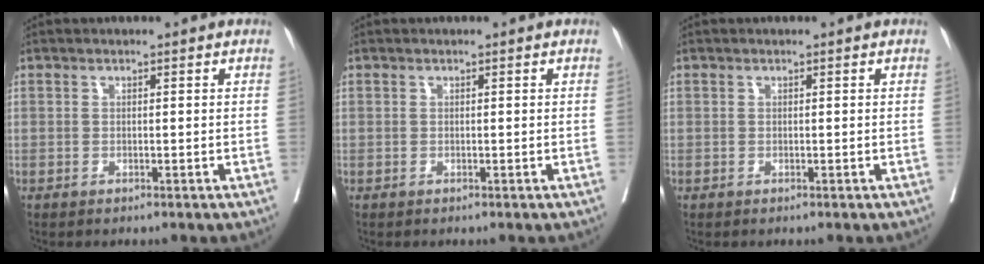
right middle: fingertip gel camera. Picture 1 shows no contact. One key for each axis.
{"total": 0.0}
{"total": 0.0}